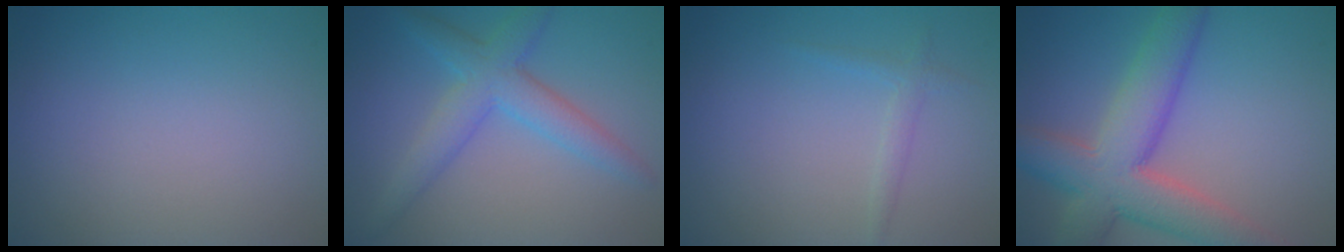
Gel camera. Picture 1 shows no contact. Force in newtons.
{"total": 4.4, "press": 4.4, "slide": 0.0}
{"total": 1.2, "press": 1.2, "slide": 0.1}
{"total": 8.4, "press": 8.4, "slide": 0.6}